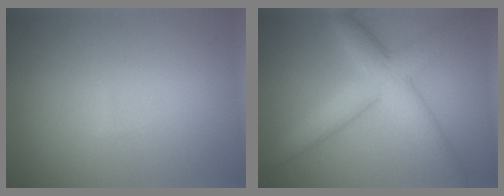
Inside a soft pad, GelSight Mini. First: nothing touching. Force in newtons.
{"total": 6.0, "press": 6.0, "slide": 0.1}